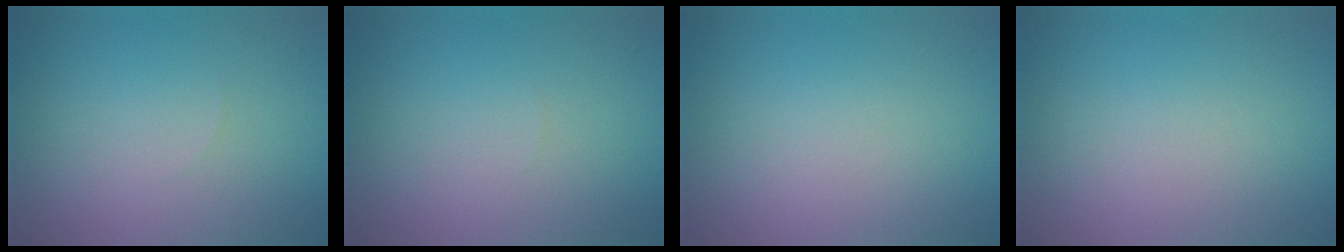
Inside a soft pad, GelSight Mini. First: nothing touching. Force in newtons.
{"total": 0.0}
{"total": 0.0}
{"total": 0.0}